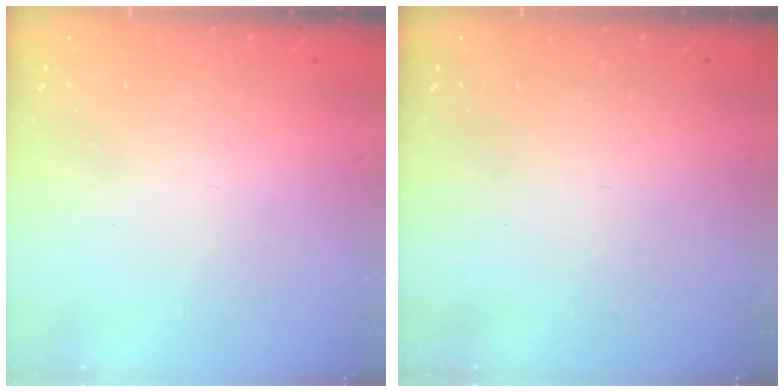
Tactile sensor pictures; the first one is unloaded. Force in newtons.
{"total": 0.0}